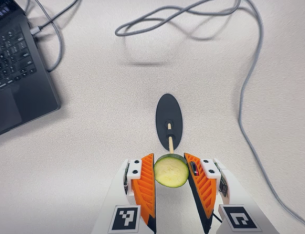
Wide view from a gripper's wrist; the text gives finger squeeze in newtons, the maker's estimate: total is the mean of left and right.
{"total": 9.3, "left": 9.4, "right": 9.3}